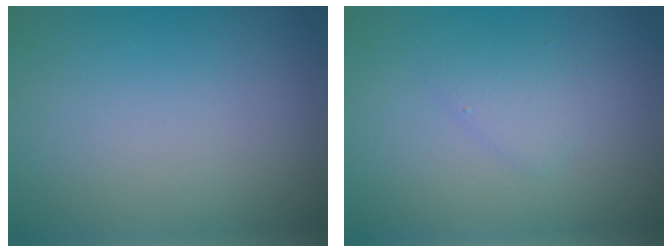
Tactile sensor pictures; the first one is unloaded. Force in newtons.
{"total": 1.3, "press": 1.3, "slide": 0.1}